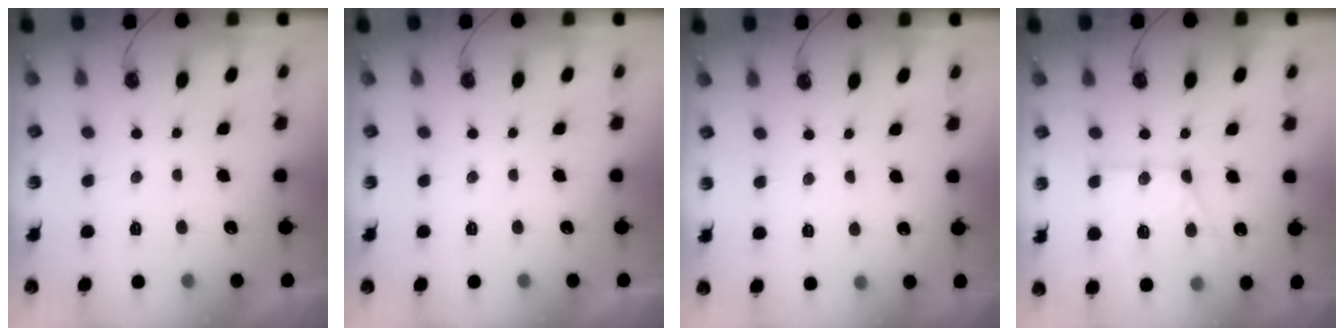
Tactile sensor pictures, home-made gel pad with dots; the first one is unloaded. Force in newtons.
{"total": 0.0}
{"total": 3.0, "press": 3.0, "slide": 0.4}
{"total": 14.9, "press": 14.8, "slide": 1.6}